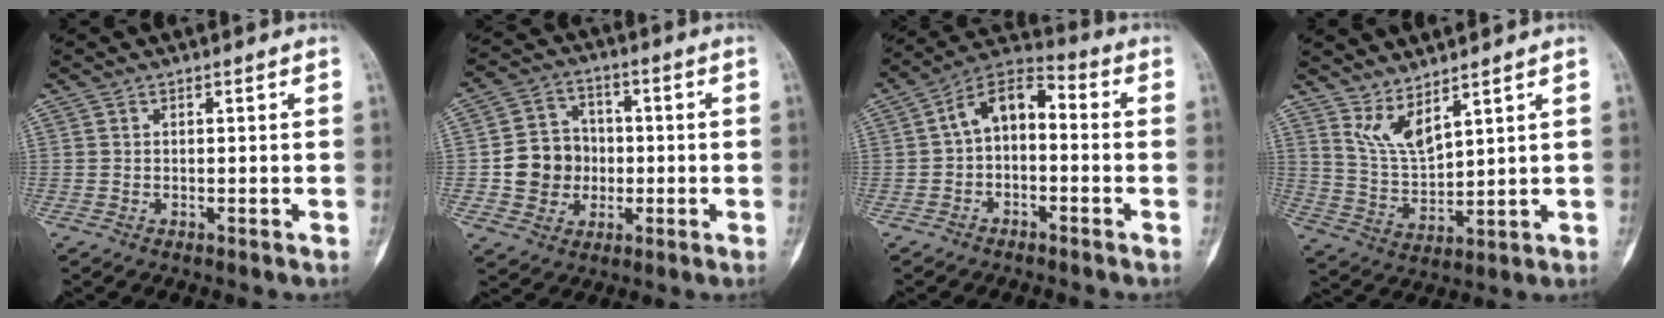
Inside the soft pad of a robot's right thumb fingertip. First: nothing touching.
{"total": 10.1, "force": [-1.1, 9.2, 4.1], "torque": [-0.037, 0.019, -0.021]}
{"total": 9.1, "force": [-0.4, 5.6, 7.2], "torque": [-0.107, 0.045, -0.024]}
{"total": 6.7, "force": [4.9, 2.0, 4.1], "torque": [-0.081, -0.052, 0.113]}